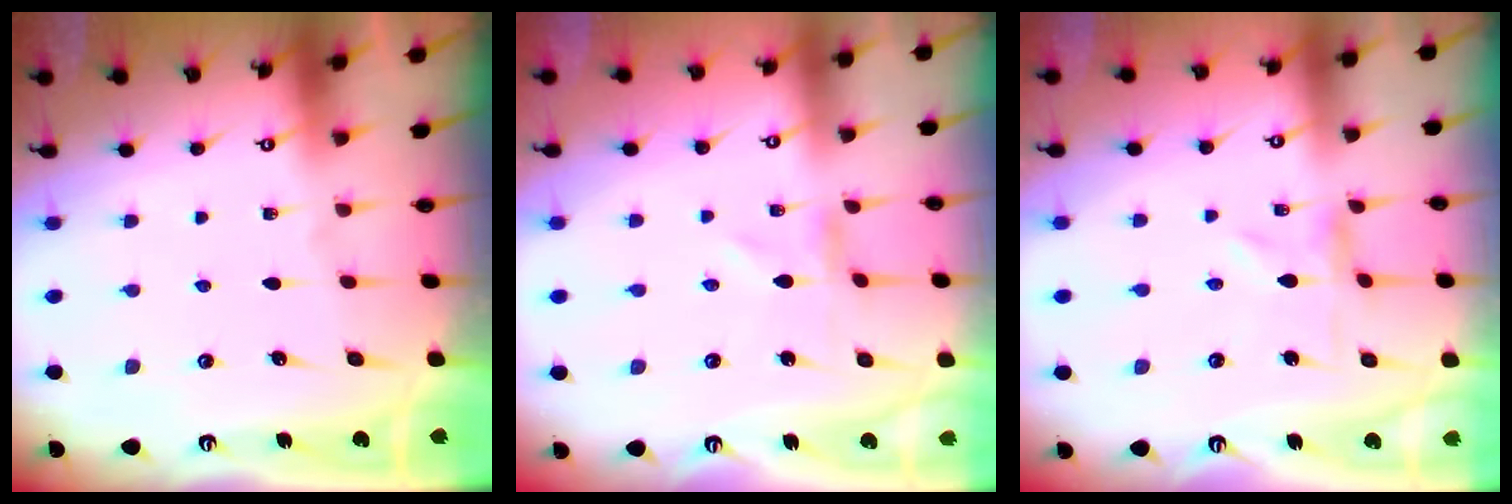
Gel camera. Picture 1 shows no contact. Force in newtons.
{"total": 0.6, "press": 0.5, "slide": 0.2}
{"total": 0.0}